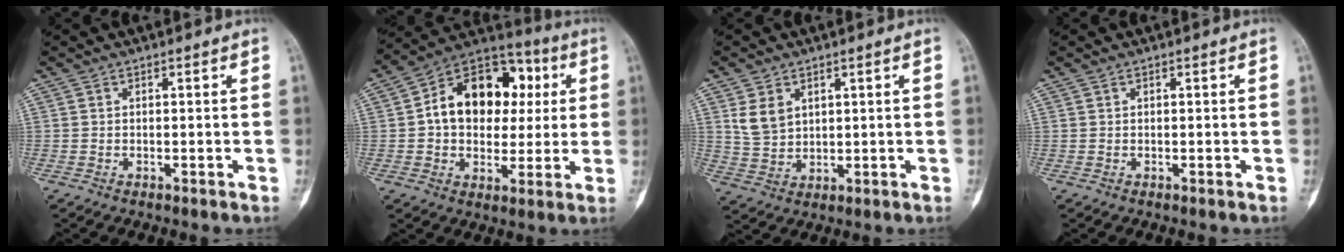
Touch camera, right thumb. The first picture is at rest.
{"total": 18.7, "force": [2.9, 13.4, 12.8], "torque": [-0.152, 0.025, 0.040]}
{"total": 5.7, "force": [2.3, 4.2, 3.2], "torque": [-0.048, -0.011, 0.055]}
{"total": 0.0}